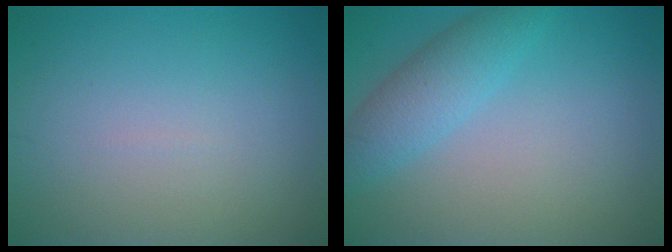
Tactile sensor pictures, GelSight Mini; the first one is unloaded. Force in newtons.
{"total": 3.6, "press": 3.6, "slide": 0.0}